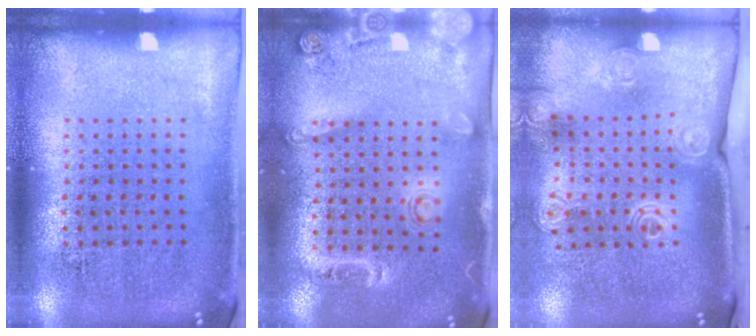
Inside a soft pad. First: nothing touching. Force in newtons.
{"total": 1.6, "press": 1.2, "slide": 1.1}
{"total": 1.9, "press": 1.5, "slide": 1.3}